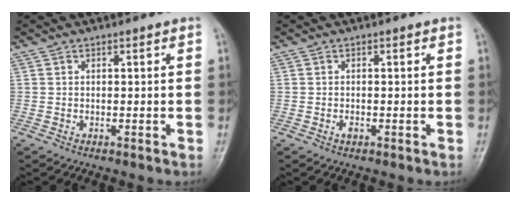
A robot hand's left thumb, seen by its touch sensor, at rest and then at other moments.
{"total": 0.9, "force": [-0.4, 0.5, 0.6], "torque": [-0.009, -0.001, -0.007]}